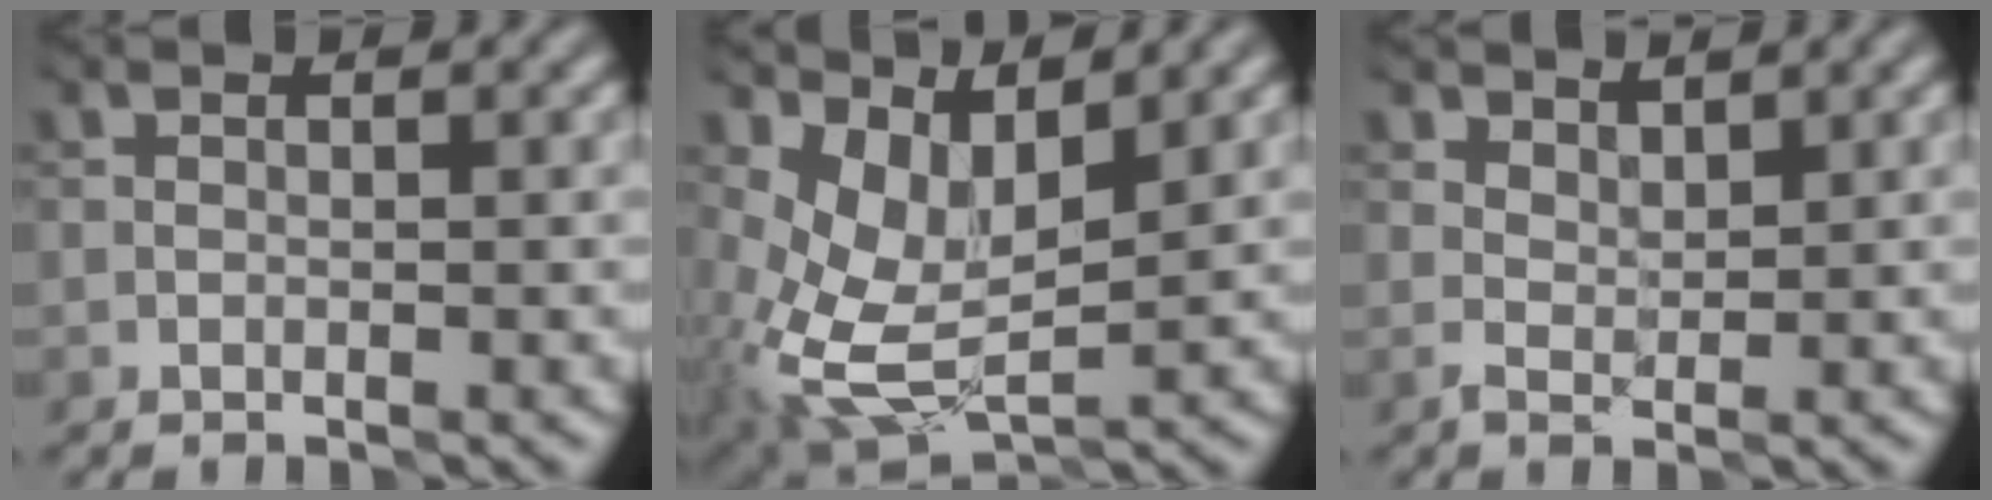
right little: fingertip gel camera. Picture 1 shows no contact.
{"total": 7.1, "force": [1.4, 4.2, 5.6], "torque": [-0.130, -0.014, 0.034]}
{"total": 1.7, "force": [1.3, 0.7, 0.7], "torque": [-0.016, 0.001, 0.027]}